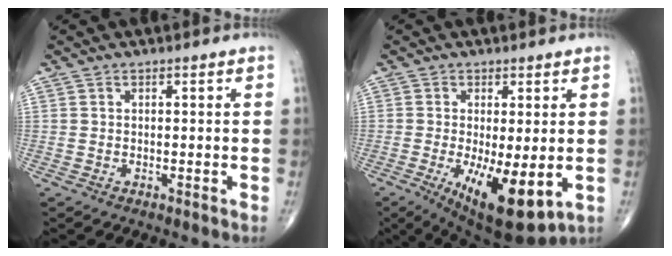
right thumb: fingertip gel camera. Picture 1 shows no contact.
{"total": 12.0, "force": [-2.8, 4.3, 10.9], "torque": [-0.171, -0.028, -0.027]}